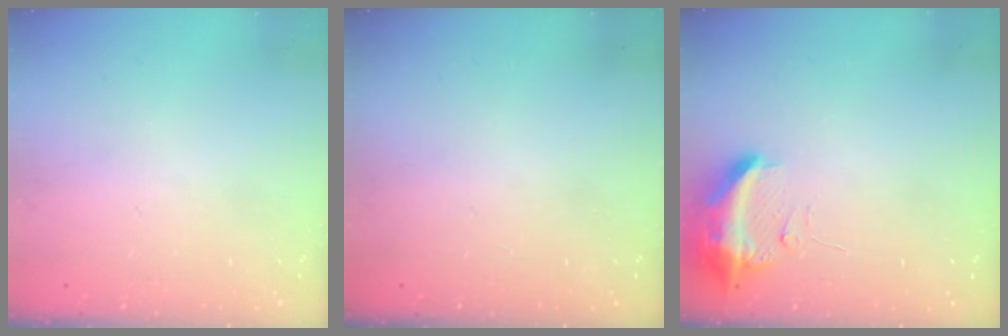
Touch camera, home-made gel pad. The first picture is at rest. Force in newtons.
{"total": 0.0}
{"total": 10.4, "press": 10.4, "slide": 1.0}